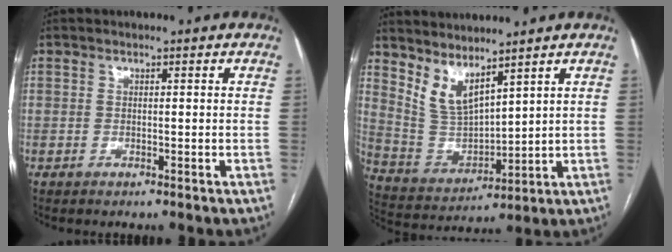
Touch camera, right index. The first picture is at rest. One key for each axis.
{"total": 7.9, "fx": 6.2, "fy": 2.0, "fz": 4.5, "tx": -0.104, "ty": -0.013, "tz": 0.147}